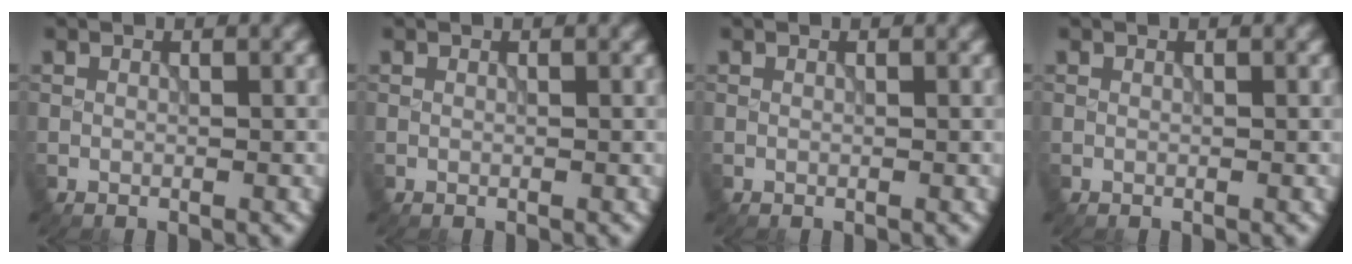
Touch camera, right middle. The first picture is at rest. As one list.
[{"total": 0.0}, {"total": 0.0}, {"total": 0.0}]